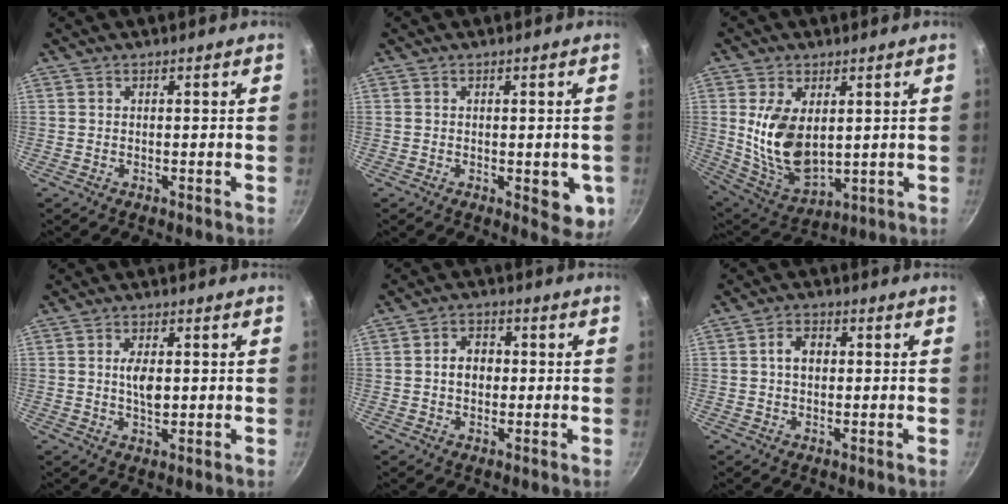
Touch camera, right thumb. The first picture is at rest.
{"total": 5.6, "force": [-1.0, 2.8, 4.8], "torque": [-0.039, -0.005, -0.011]}
{"total": 13.5, "force": [2.2, 8.0, 10.7], "torque": [-0.190, -0.028, 0.060]}
{"total": 4.5, "force": [0.5, 2.1, 3.9], "torque": [-0.066, -0.002, 0.009]}
{"total": 5.1, "force": [0.0, 4.0, 3.1], "torque": [-0.026, 0.012, -0.003]}
{"total": 4.2, "force": [0.4, 3.0, 2.9], "torque": [-0.035, 0.010, 0.003]}